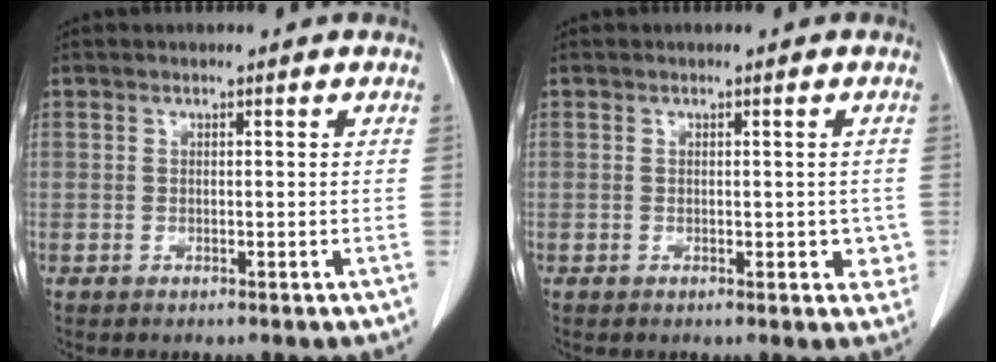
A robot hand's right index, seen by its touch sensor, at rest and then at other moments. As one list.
[{"total": 3.2, "force": [-0.3, 2.0, 2.5], "torque": [-0.012, 0.003, 0.000]}]